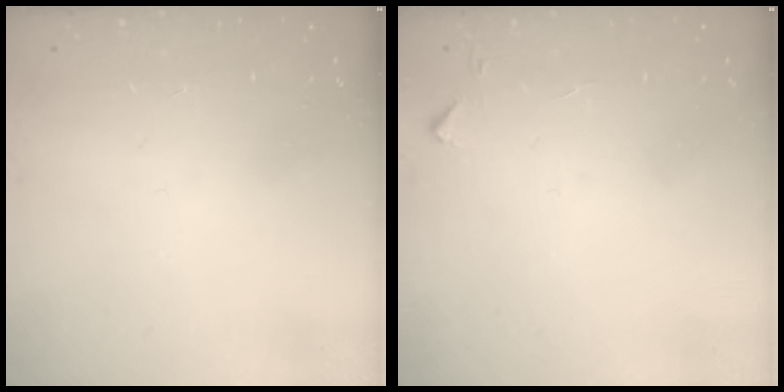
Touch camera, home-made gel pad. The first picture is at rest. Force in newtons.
{"total": 2.8, "press": 2.8, "slide": 0.4}